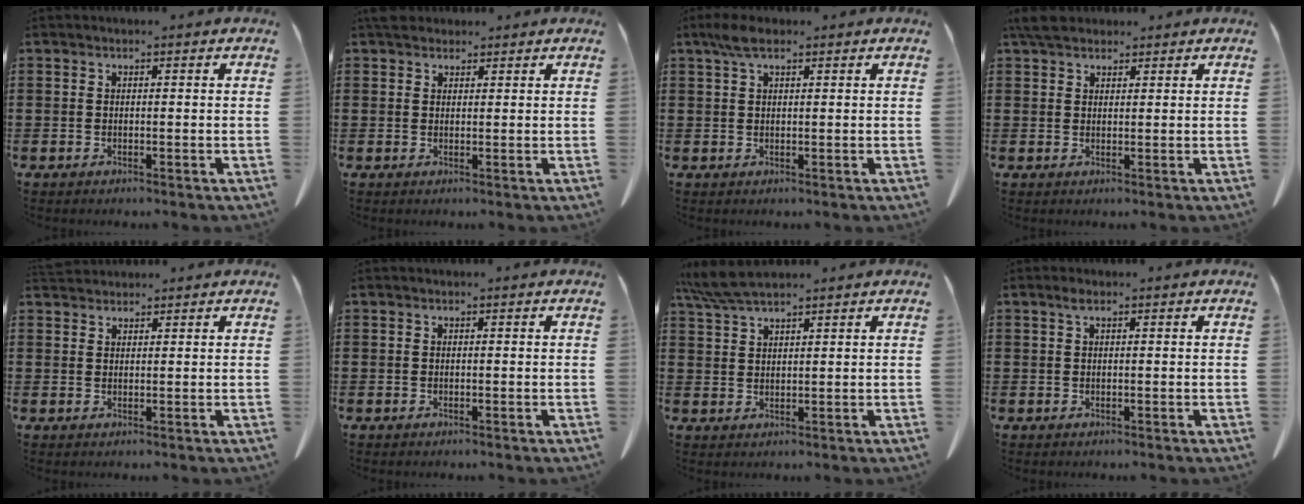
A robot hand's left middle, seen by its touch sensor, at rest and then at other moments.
{"total": 2.9, "force": [2.4, 1.3, 0.9], "torque": [-0.018, 0.002, 0.046]}
{"total": 3.9, "force": [2.2, 1.3, 2.9], "torque": [-0.063, 0.004, 0.042]}
{"total": 3.8, "force": [3.2, 1.4, 1.6], "torque": [-0.040, 0.003, 0.063]}
{"total": 2.1, "force": [2.0, 0.4, 0.2], "torque": [-0.010, -0.001, 0.042]}
{"total": 0.0}
{"total": 5.2, "force": [4.3, 0.6, 2.8], "torque": [-0.067, -0.007, 0.082]}
{"total": 1.1, "force": [0.5, 0.3, 0.9], "torque": [-0.020, 0.002, 0.010]}